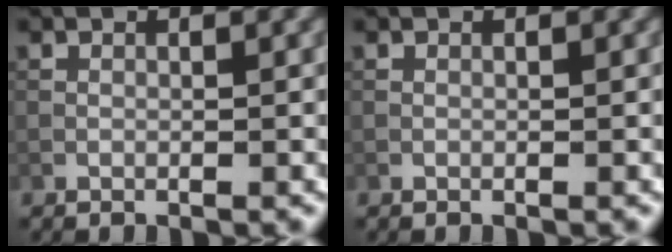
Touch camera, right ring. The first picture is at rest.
{"total": 0.0}